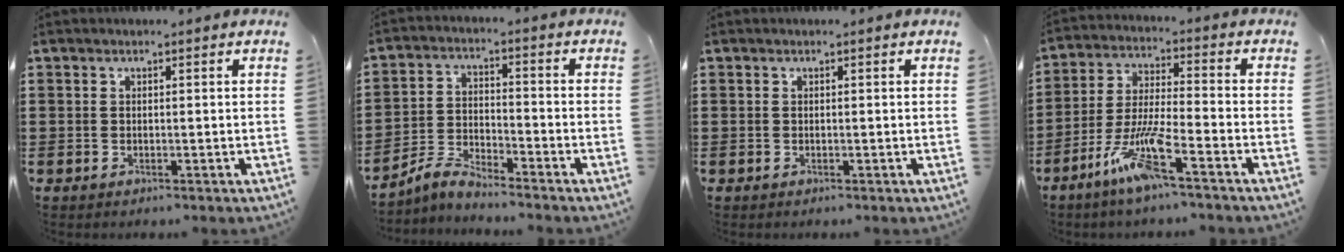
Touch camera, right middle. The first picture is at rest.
{"total": 4.7, "force": [-4.4, 0.6, 1.5], "torque": [-0.042, 0.000, -0.093]}
{"total": 0.0}
{"total": 9.0, "force": [-5.8, 0.7, 6.8], "torque": [-0.155, -0.011, -0.115]}